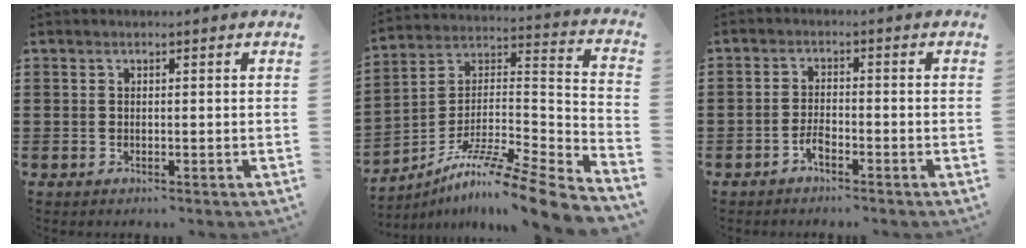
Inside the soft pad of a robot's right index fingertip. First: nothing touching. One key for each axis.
{"total": 10.0, "fx": -8.1, "fy": 0.1, "fz": 5.9, "tx": -0.096, "ty": -0.003, "tz": -0.159}
{"total": 2.2, "fx": -1.7, "fy": 0.6, "fz": 1.4, "tx": -0.036, "ty": -0.001, "tz": -0.035}